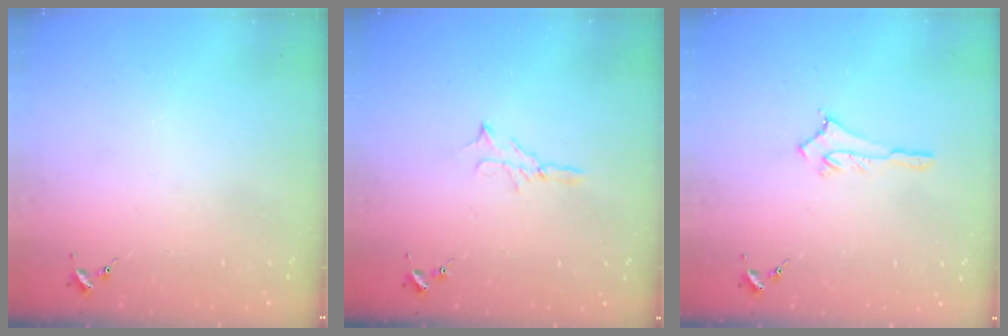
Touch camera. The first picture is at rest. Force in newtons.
{"total": 4.7, "press": 4.7, "slide": 0.5}
{"total": 2.9, "press": 2.9, "slide": 0.2}